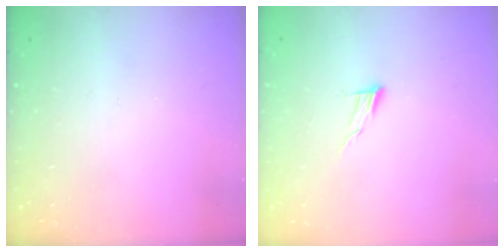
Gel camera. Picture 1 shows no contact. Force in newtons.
{"total": 6.1, "press": 6.1, "slide": 0.5}